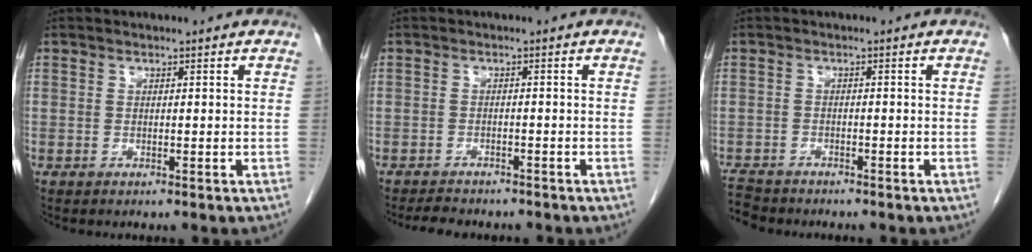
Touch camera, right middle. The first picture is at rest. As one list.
[{"total": 4.4, "force": [-4.0, 1.4, 1.3], "torque": [-0.026, -0.007, -0.057]}, {"total": 5.0, "force": [-4.7, 1.4, 0.9], "torque": [-0.021, -0.011, -0.083]}]